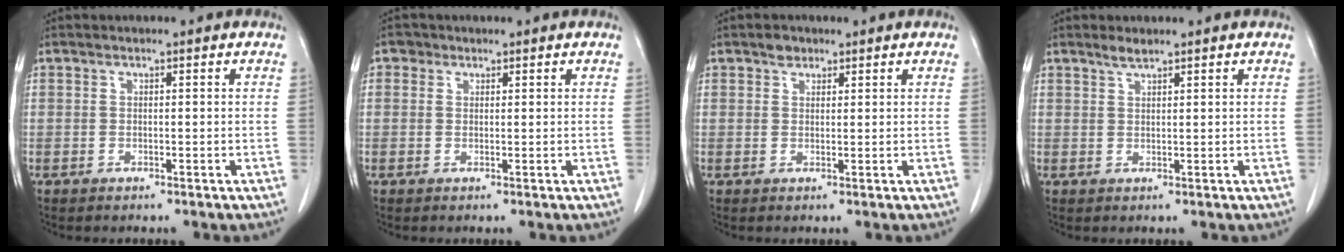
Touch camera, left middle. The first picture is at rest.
{"total": 1.3, "force": [0.7, 1.1, 0.2], "torque": [0.002, 0.001, 0.007]}
{"total": 1.6, "force": [1.1, 1.0, 0.4], "torque": [-0.009, 0.000, 0.017]}
{"total": 1.4, "force": [1.3, 0.0, 0.7], "torque": [-0.017, 0.000, 0.028]}